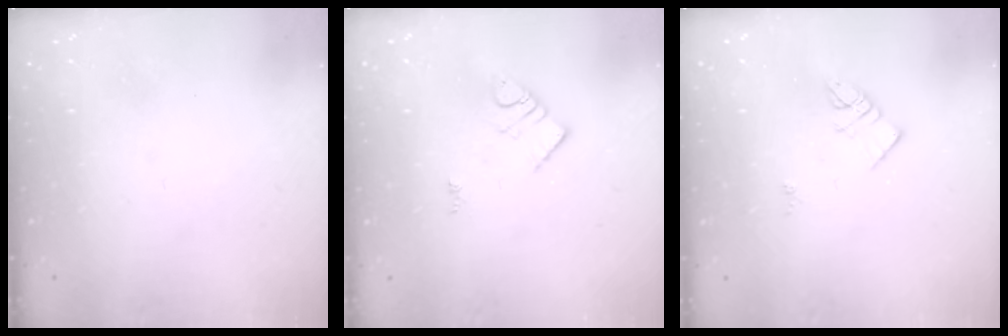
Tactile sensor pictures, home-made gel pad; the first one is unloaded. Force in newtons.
{"total": 3.9, "press": 3.8, "slide": 0.4}
{"total": 3.9, "press": 3.9, "slide": 0.3}